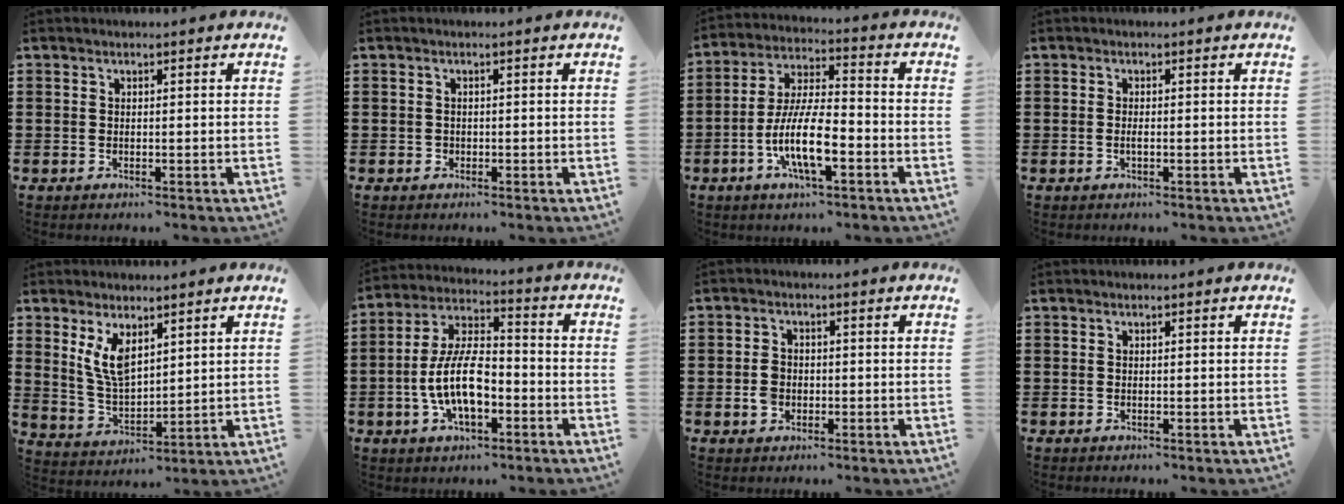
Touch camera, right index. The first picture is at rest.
{"total": 0.7, "force": [-0.2, 0.6, 0.1], "torque": [-0.005, 0.004, -0.006]}
{"total": 10.7, "force": [-4.0, 3.2, 9.3], "torque": [-0.206, -0.008, -0.079]}
{"total": 1.1, "force": [-0.3, 0.3, 1.0], "torque": [-0.020, -0.003, -0.005]}
{"total": 6.5, "force": [3.2, 3.0, 4.8], "torque": [-0.111, -0.008, 0.057]}
{"total": 10.7, "force": [-3.2, 4.9, 8.9], "torque": [-0.199, -0.002, -0.063]}
{"total": 2.9, "force": [-0.7, 2.2, 1.7], "torque": [-0.042, 0.002, -0.016]}
{"total": 0.0}